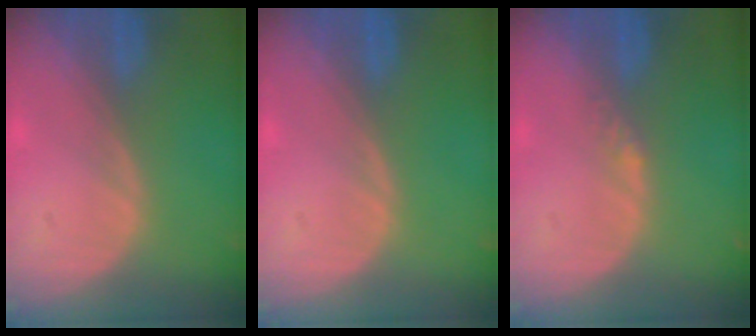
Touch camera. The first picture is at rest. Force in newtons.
{"total": 0.0}
{"total": 1.4, "press": 1.1, "slide": 0.8}